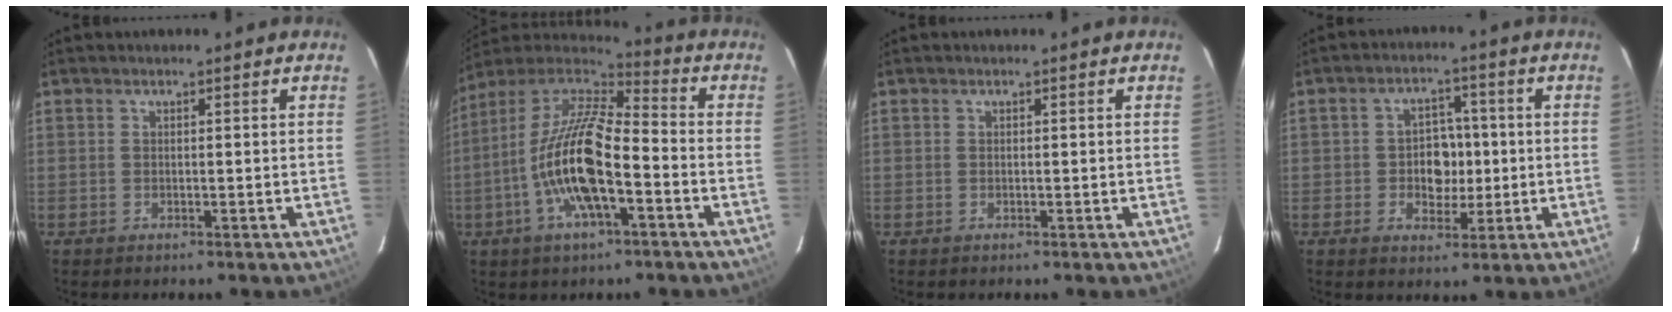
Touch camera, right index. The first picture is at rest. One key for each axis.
{"total": 17.8, "fx": -5.9, "fy": 5.7, "fz": 15.8, "tx": -0.309, "ty": -0.011, "tz": -0.121}
{"total": 0.0}
{"total": 6.5, "fx": -0.6, "fy": 5.2, "fz": 3.8, "tx": -0.068, "ty": 0.012, "tz": -0.004}